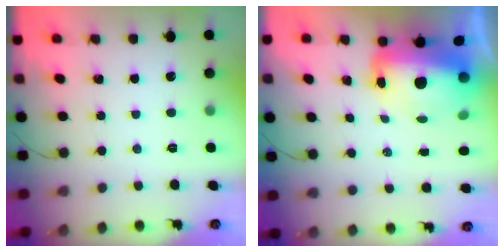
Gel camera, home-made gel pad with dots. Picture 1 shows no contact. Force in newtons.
{"total": 13.7, "press": 13.3, "slide": 3.4}